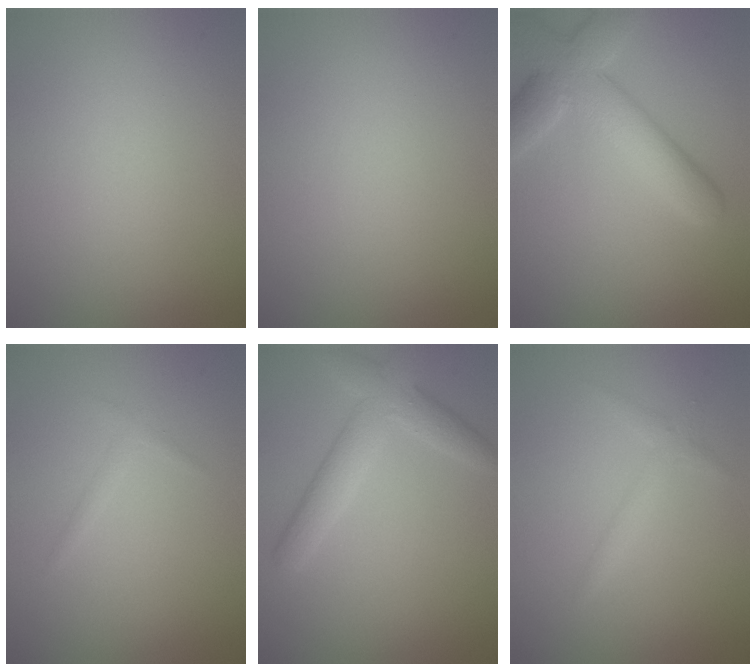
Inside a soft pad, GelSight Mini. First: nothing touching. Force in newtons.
{"total": 0.0}
{"total": 6.5, "press": 6.5, "slide": 0.4}
{"total": 0.8, "press": 0.8, "slide": 0.1}
{"total": 4.0, "press": 4.0, "slide": 0.3}
{"total": 1.3, "press": 1.3, "slide": 0.1}